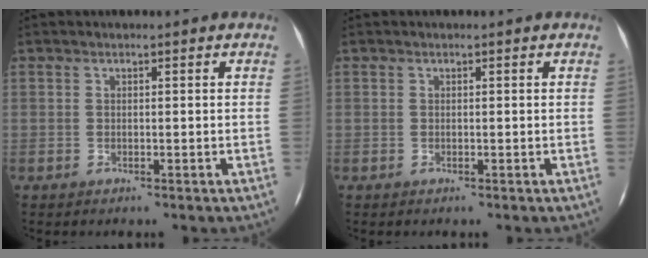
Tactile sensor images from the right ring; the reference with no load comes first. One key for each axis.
{"total": 0.0}